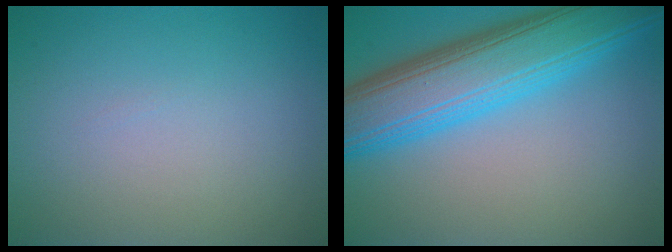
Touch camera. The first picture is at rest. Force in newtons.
{"total": 9.6, "press": 9.6, "slide": 0.3}